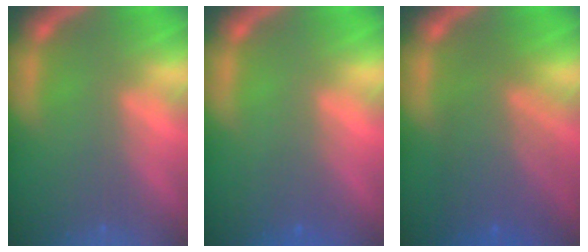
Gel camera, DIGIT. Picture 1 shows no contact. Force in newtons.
{"total": 1.5}
{"total": 7.0}